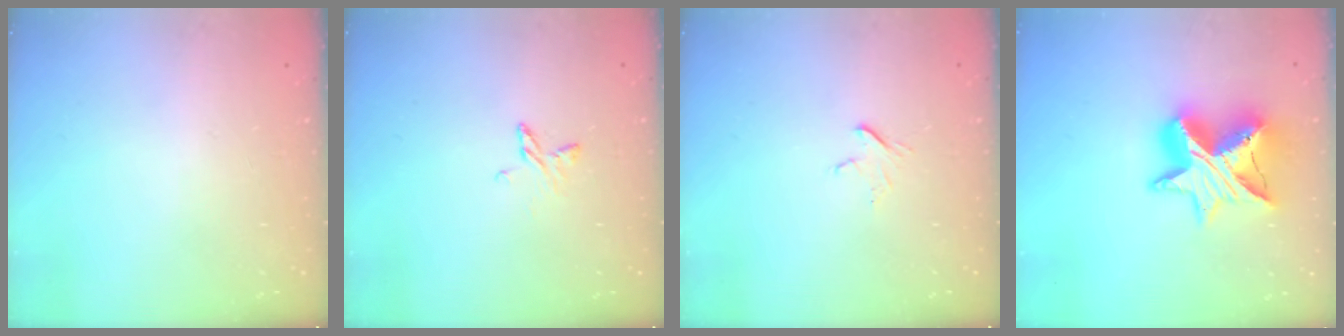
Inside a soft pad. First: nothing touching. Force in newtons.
{"total": 5.4, "press": 5.3, "slide": 0.5}
{"total": 3.4, "press": 3.4, "slide": 0.3}
{"total": 16.2, "press": 16.2, "slide": 1.2}